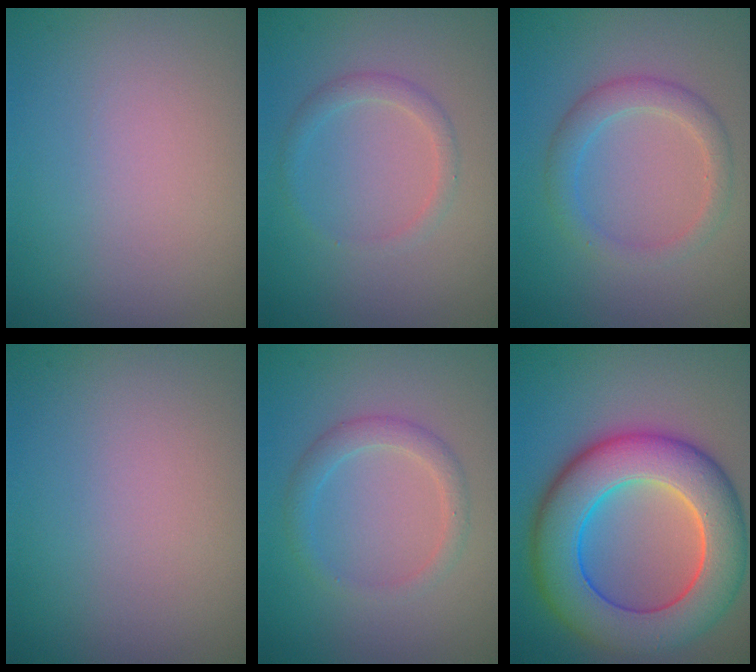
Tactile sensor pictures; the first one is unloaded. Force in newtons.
{"total": 1.5, "press": 1.5, "slide": 0.1}
{"total": 2.7, "press": 2.7, "slide": 0.1}
{"total": 0.0}
{"total": 2.1, "press": 2.1, "slide": 0.1}
{"total": 11.0, "press": 11.0, "slide": 0.6}